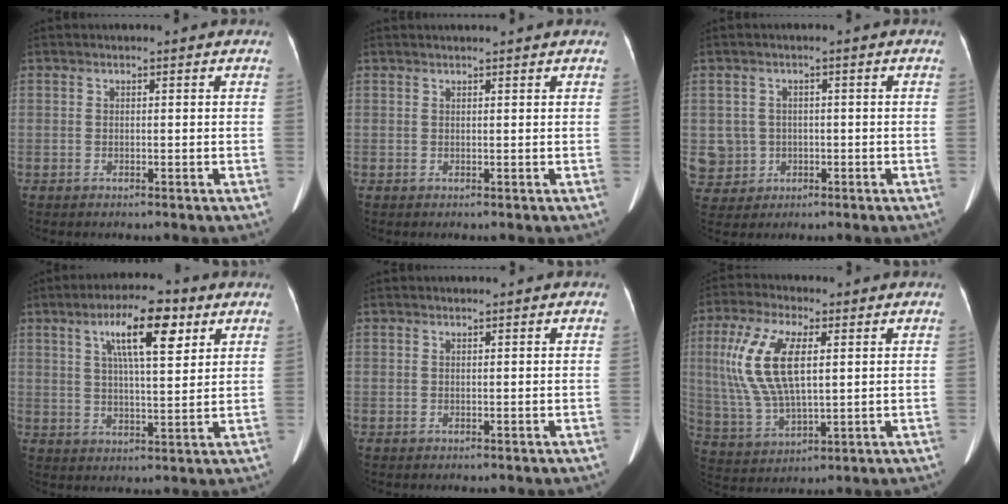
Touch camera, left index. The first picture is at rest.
{"total": 2.5, "force": [2.3, -0.3, 0.9], "torque": [-0.013, 0.020, 0.031]}
{"total": 5.9, "force": [-0.5, 5.9, 0.2], "torque": [-0.015, 0.015, 0.000]}
{"total": 10.3, "force": [4.9, 2.5, 8.8], "torque": [-0.150, 0.017, 0.080]}
{"total": 0.0}
{"total": 12.4, "force": [2.9, 4.4, 11.2], "torque": [-0.256, 0.010, 0.061]}